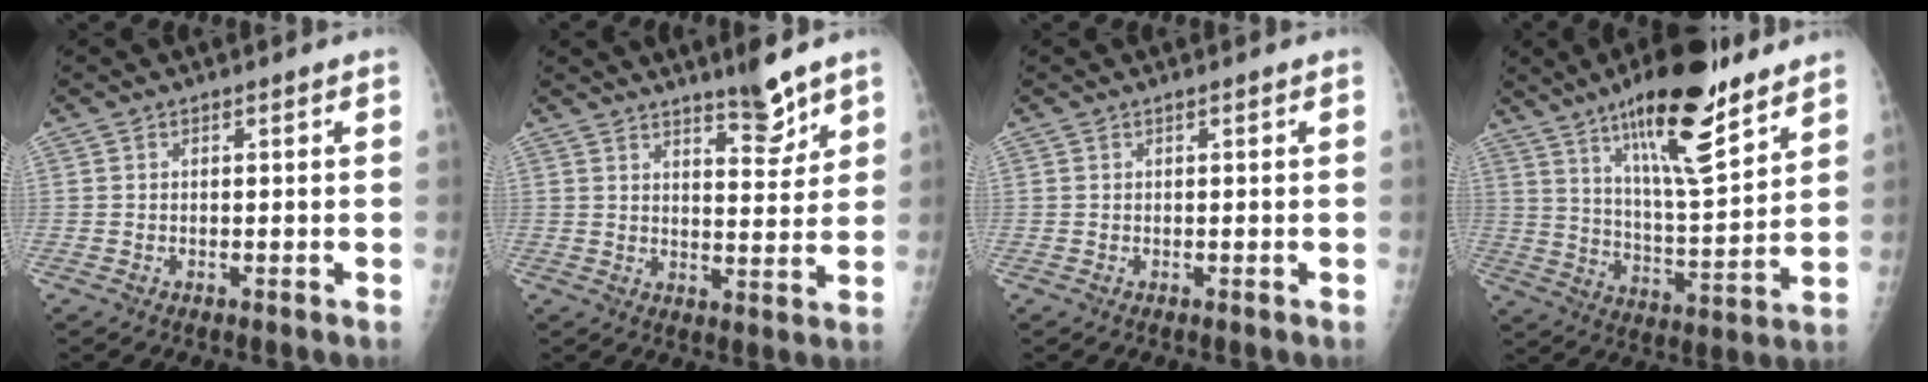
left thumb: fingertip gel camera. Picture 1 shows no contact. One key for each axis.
{"total": 6.4, "fx": 5.1, "fy": 1.4, "fz": 3.6, "tx": -0.038, "ty": -0.043, "tz": 0.078}
{"total": 0.0}
{"total": 19.5, "fx": 12.9, "fy": 4.8, "fz": 13.9, "tx": -0.199, "ty": -0.072, "tz": 0.215}